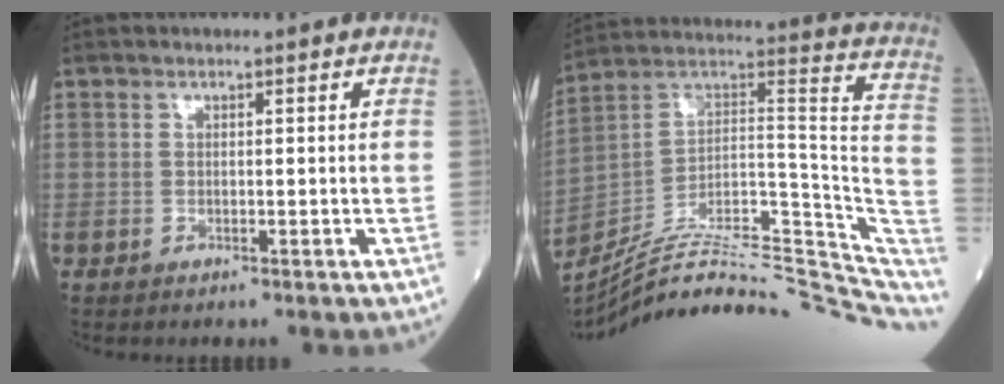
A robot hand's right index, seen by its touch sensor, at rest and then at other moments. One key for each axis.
{"total": 28.4, "fx": -24.2, "fy": 6.6, "fz": 13.4, "tx": -0.161, "ty": 0.036, "tz": -0.353}